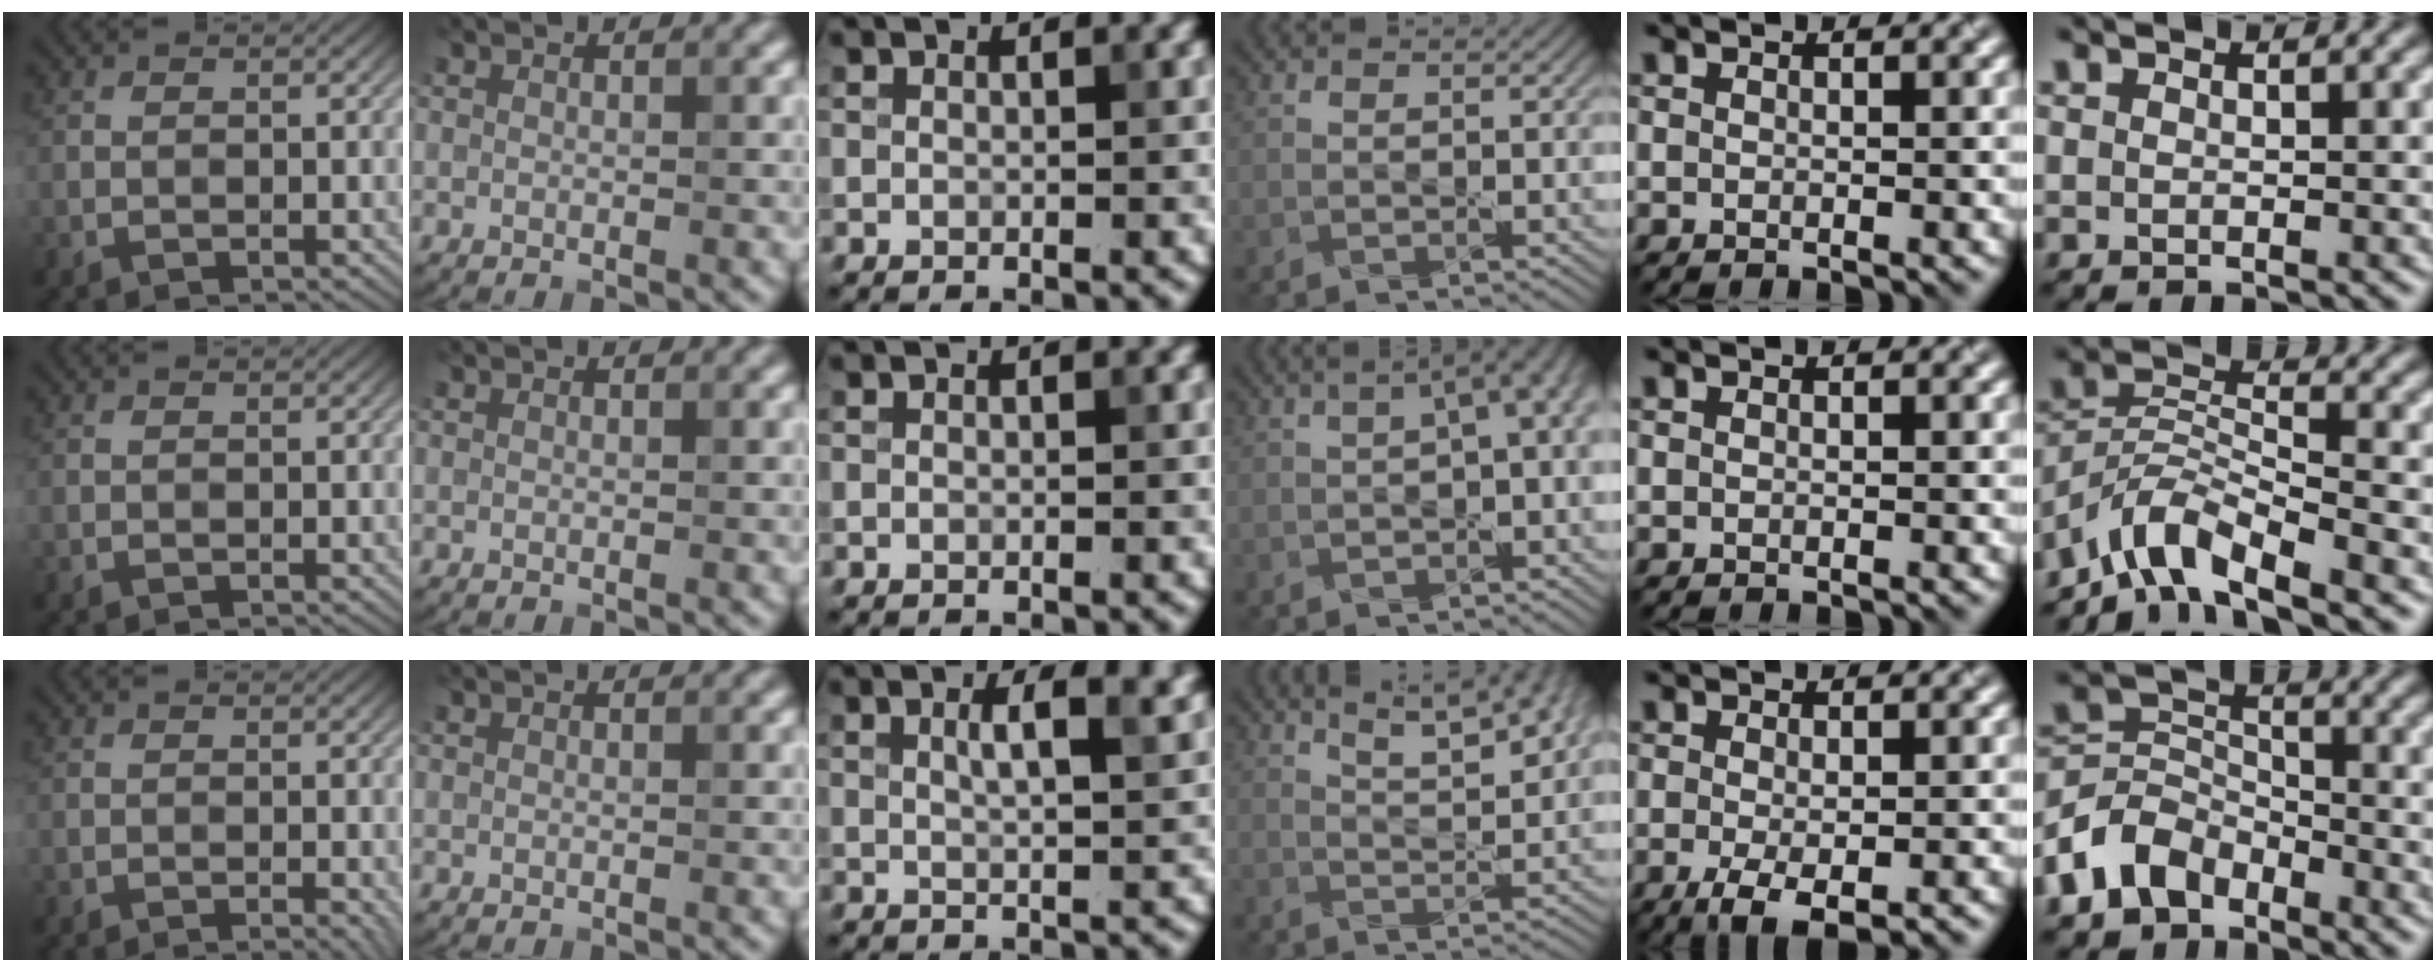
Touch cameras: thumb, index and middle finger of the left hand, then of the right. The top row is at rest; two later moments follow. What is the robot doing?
{"motion": "pour", "object": "sugar"}